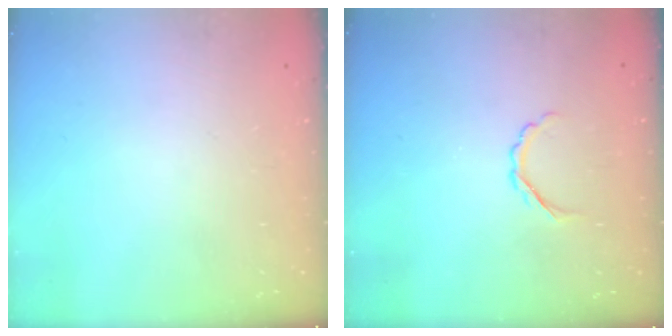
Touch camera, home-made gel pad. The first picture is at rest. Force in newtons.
{"total": 2.7, "press": 2.6, "slide": 0.7}